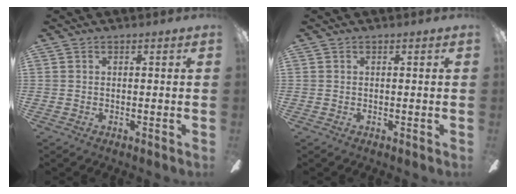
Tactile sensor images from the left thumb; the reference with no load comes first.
{"total": 0.0}